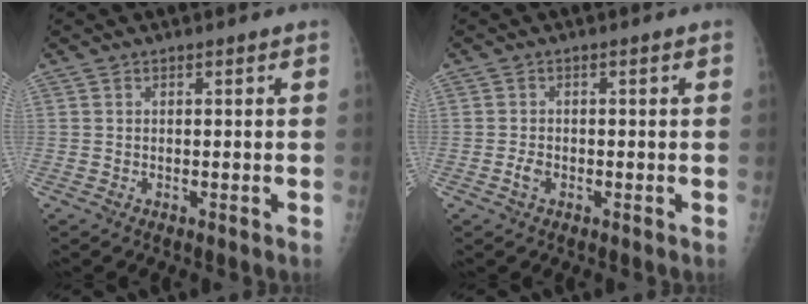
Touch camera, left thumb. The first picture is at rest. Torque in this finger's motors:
{"motor_torque": [-0.06, 0.04, 0.03, 0.01, 0.00]}